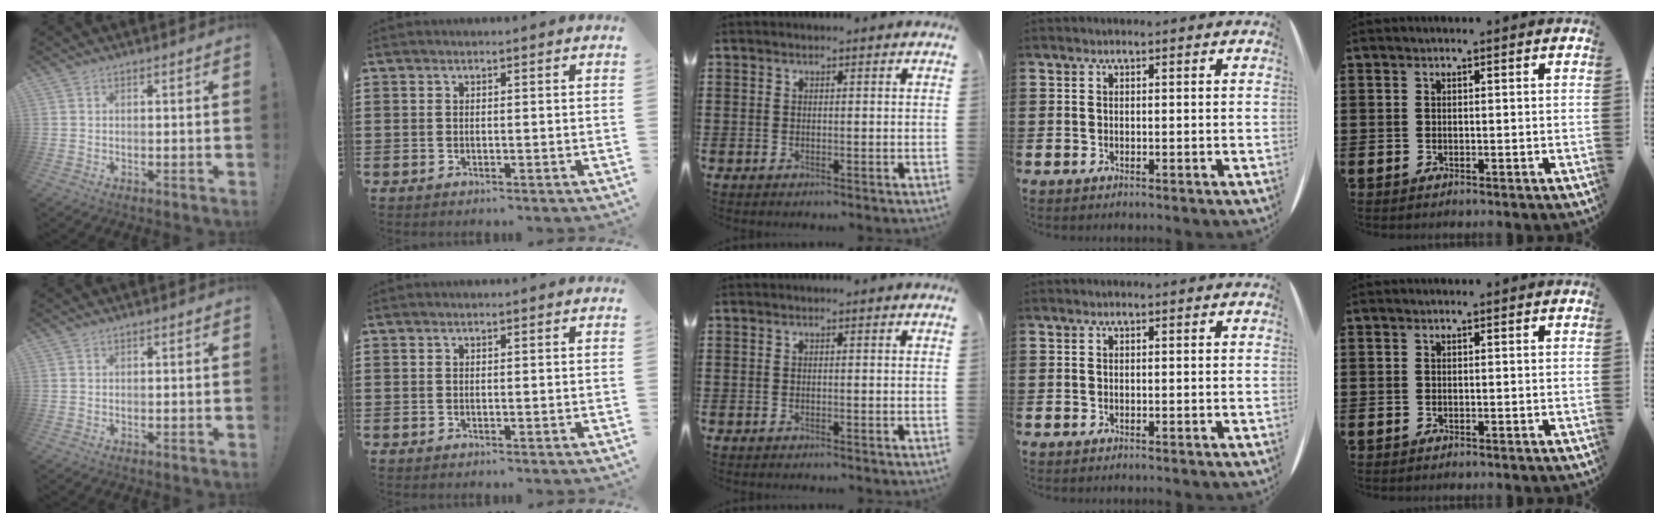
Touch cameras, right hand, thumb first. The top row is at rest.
{}